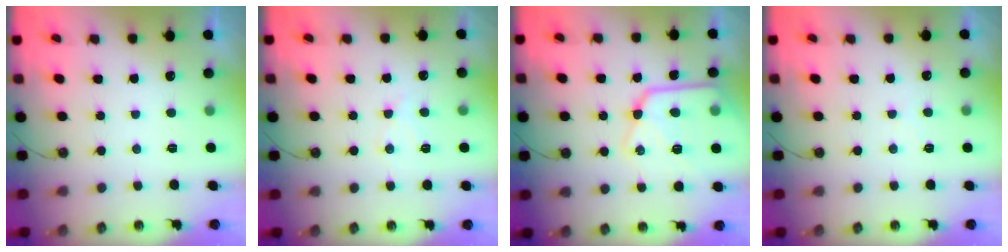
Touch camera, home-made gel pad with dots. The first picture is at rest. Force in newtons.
{"total": 6.6, "press": 6.5, "slide": 0.8}
{"total": 17.6, "press": 17.5, "slide": 1.6}
{"total": 4.6, "press": 4.6, "slide": 0.7}